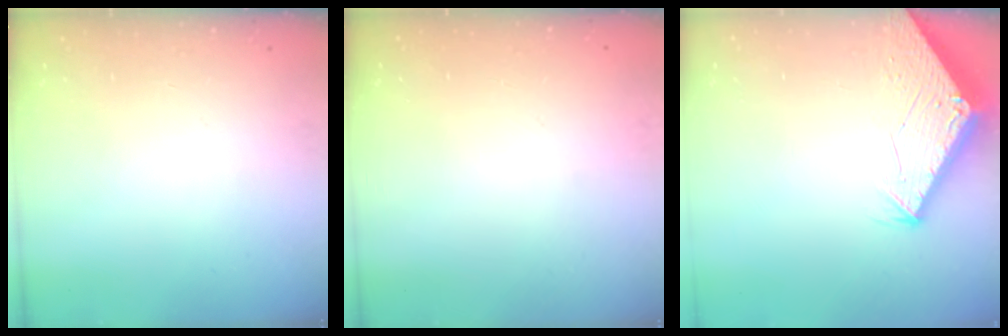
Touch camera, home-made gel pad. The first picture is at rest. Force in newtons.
{"total": 0.0}
{"total": 2.7, "press": 2.7, "slide": 0.1}